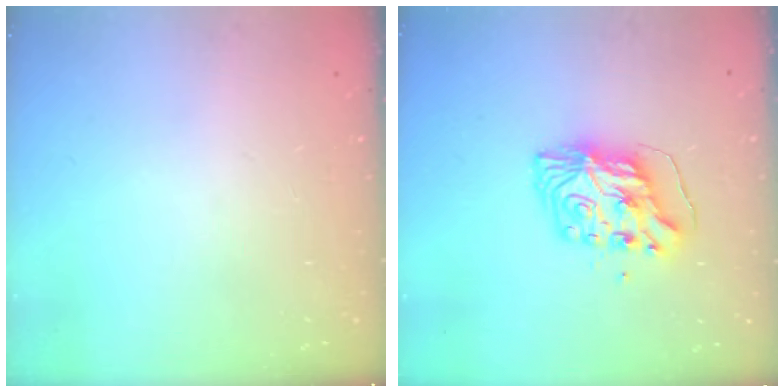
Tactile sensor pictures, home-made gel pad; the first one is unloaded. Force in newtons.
{"total": 10.1, "press": 10.0, "slide": 1.0}